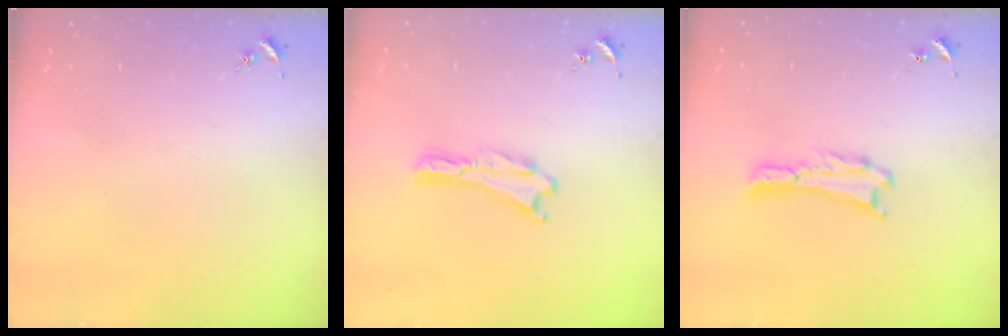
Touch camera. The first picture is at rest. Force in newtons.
{"total": 0.0}
{"total": 0.0}